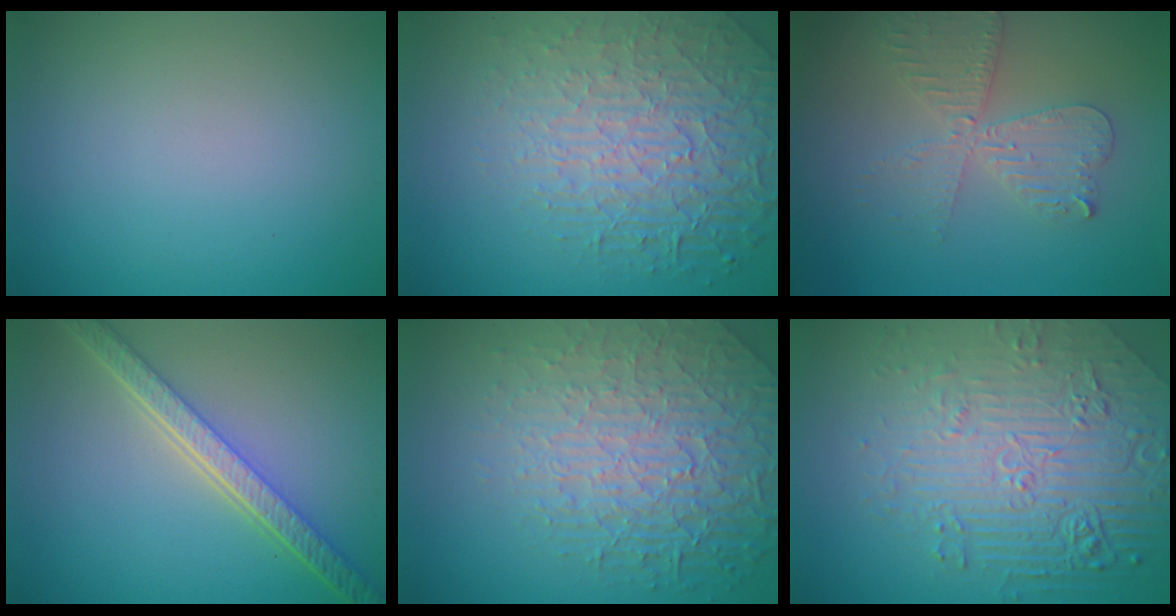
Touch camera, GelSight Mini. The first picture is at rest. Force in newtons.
{"total": 7.8, "press": 5.5, "slide": 5.5}
{"total": 4.0, "press": 3.5, "slide": 2.0}
{"total": 5.7, "press": 4.3, "slide": 3.7}
{"total": 7.5, "press": 5.8, "slide": 4.8}
{"total": 9.0, "press": 6.1, "slide": 6.5}